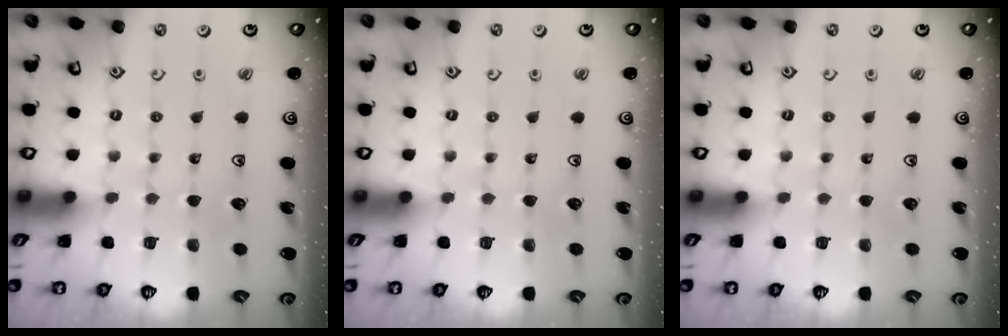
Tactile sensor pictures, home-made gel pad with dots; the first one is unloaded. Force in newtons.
{"total": 0.0}
{"total": 0.0}